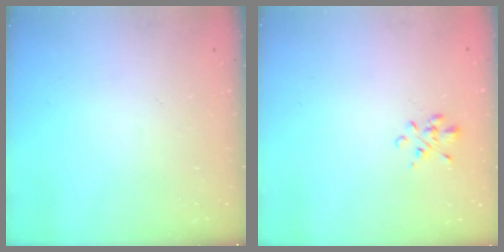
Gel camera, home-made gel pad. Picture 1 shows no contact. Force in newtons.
{"total": 1.4, "press": 1.3, "slide": 0.6}